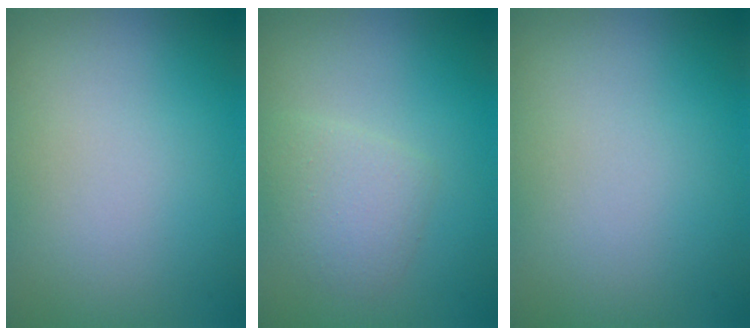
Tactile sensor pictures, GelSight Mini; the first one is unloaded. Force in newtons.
{"total": 2.3, "press": 2.3, "slide": 0.1}
{"total": 0.0}